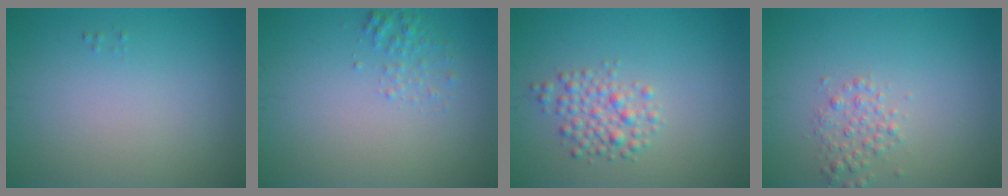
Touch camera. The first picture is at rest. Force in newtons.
{"total": 1.3, "press": 1.3, "slide": 0.1}
{"total": 2.7, "press": 2.7, "slide": 0.1}
{"total": 1.8, "press": 1.8, "slide": 0.0}